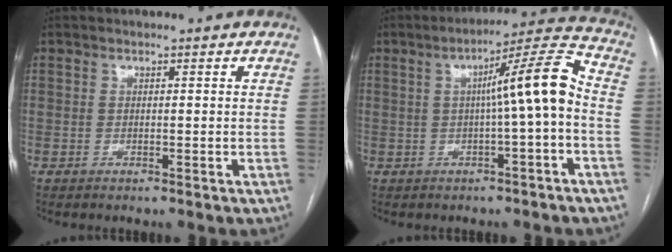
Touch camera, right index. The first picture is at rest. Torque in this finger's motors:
{"motor_torque": [1.06, -0.29, 0.49, 0.14]}